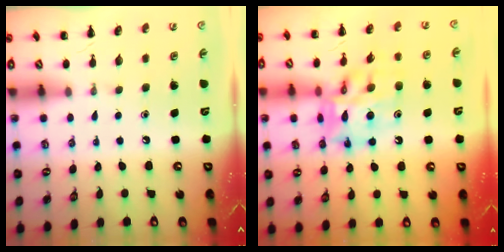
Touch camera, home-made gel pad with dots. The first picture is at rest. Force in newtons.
{"total": 15.4, "press": 14.9, "slide": 3.7}